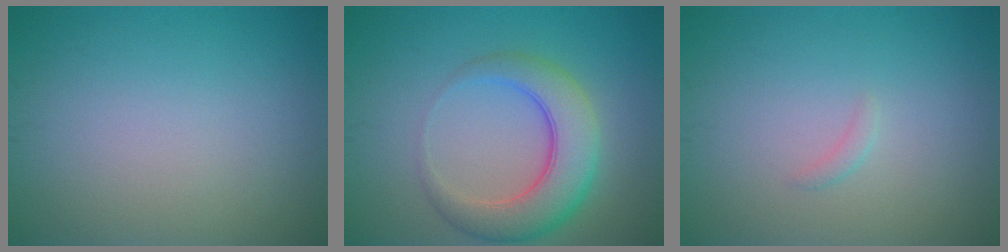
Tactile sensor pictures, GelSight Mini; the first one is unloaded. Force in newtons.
{"total": 6.1, "press": 6.1, "slide": 0.2}
{"total": 0.6, "press": 0.6, "slide": 0.1}